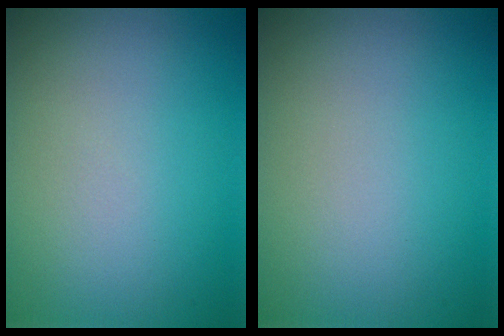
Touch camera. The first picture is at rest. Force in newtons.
{"total": 0.0}